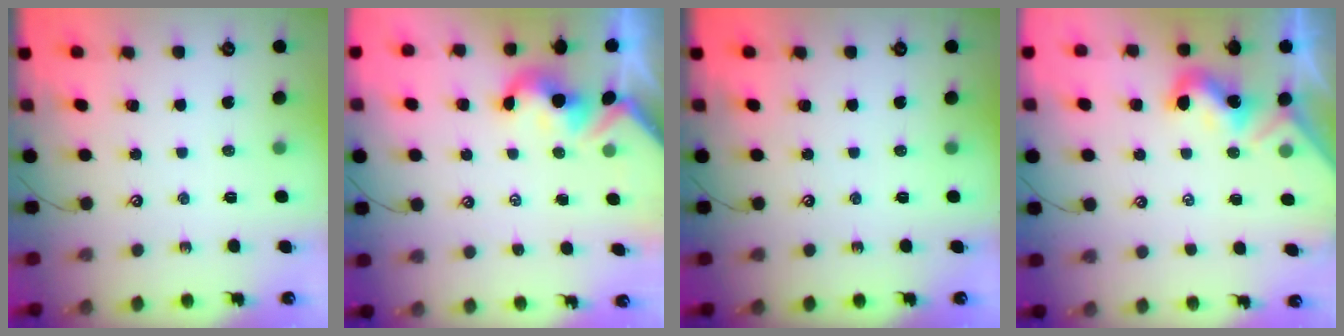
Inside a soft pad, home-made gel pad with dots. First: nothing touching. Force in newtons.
{"total": 2.2, "press": 2.1, "slide": 0.6}
{"total": 0.0}
{"total": 2.0, "press": 2.0, "slide": 0.4}